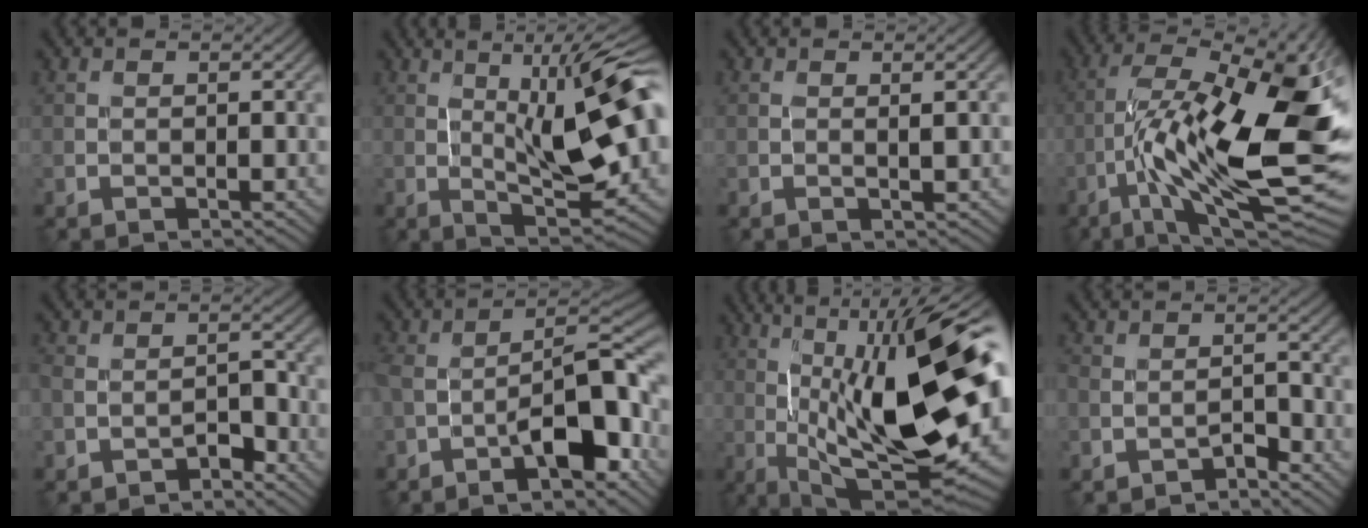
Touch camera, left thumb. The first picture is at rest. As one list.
[{"total": 14.6, "force": [1.5, 4.3, 13.9], "torque": [-0.195, 0.018, 0.024]}, {"total": 1.7, "force": [0.2, 0.3, 1.6], "torque": [-0.026, 0.003, 0.002]}, {"total": 19.4, "force": [-3.5, 6.4, 18.0], "torque": [-0.299, 0.006, -0.058]}, {"total": 3.3, "force": [-2.5, 1.3, 1.6], "torque": [-0.024, 0.010, -0.051]}, {"total": 12.0, "force": [-6.0, 4.2, 9.5], "torque": [-0.146, 0.007, -0.104]}, {"total": 19.5, "force": [0.9, 6.4, 18.4], "torque": [-0.295, 0.023, 0.022]}, {"total": 2.4, "force": [-2.2, 0.8, 0.8], "torque": [-0.013, 0.006, -0.044]}]